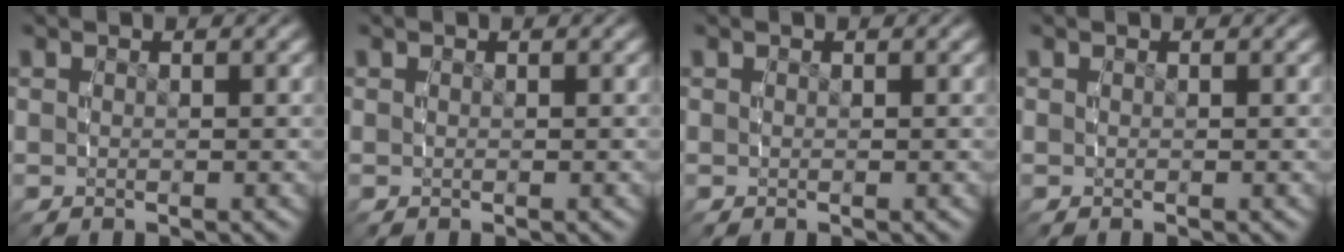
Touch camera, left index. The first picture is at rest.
{"total": 0.0}
{"total": 0.0}
{"total": 0.0}